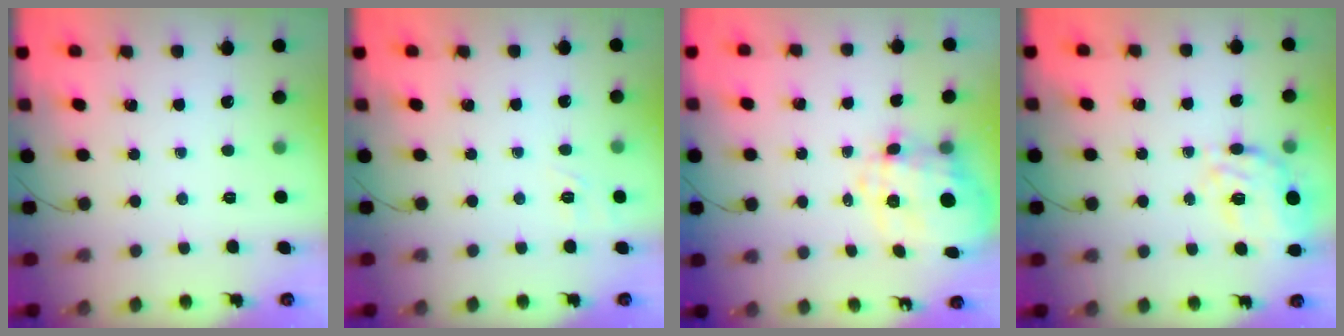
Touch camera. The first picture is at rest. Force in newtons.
{"total": 1.6, "press": 0.2, "slide": 1.6}
{"total": 11.9, "press": 11.7, "slide": 2.3}
{"total": 12.2, "press": 11.7, "slide": 3.5}